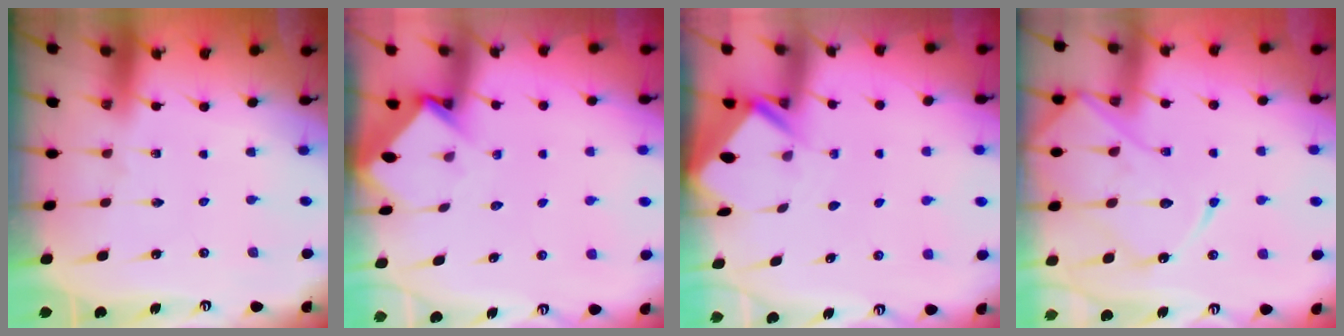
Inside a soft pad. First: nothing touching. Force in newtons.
{"total": 3.3, "press": 3.3, "slide": 0.3}
{"total": 2.4, "press": 2.4, "slide": 0.1}
{"total": 15.1, "press": 15.0, "slide": 1.5}